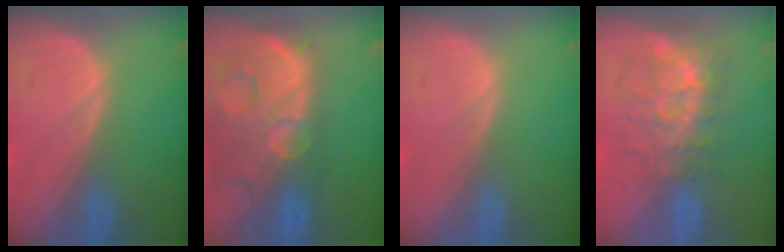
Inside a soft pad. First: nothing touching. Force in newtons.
{"total": 14.5, "press": 11.7, "slide": 8.4}
{"total": 0.0}
{"total": 8.7, "press": 7.5, "slide": 4.4}